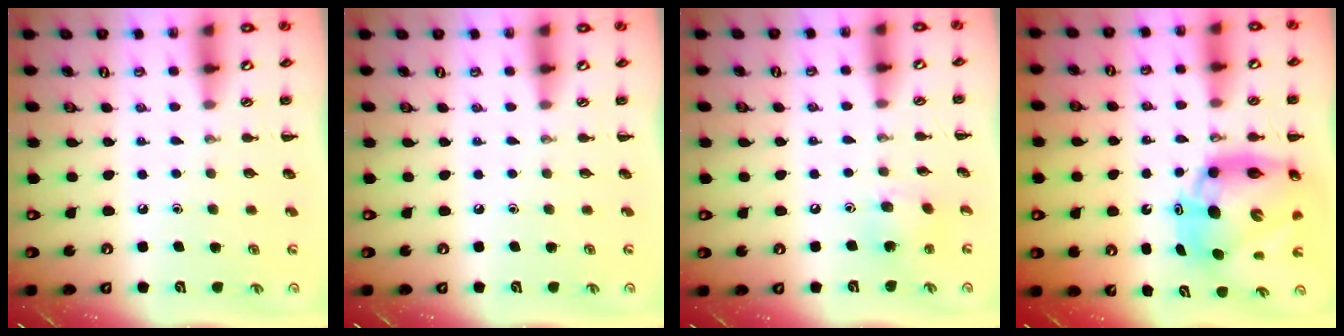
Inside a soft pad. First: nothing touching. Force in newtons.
{"total": 0.0}
{"total": 7.6, "press": 7.4, "slide": 1.9}
{"total": 14.9, "press": 14.3, "slide": 4.0}